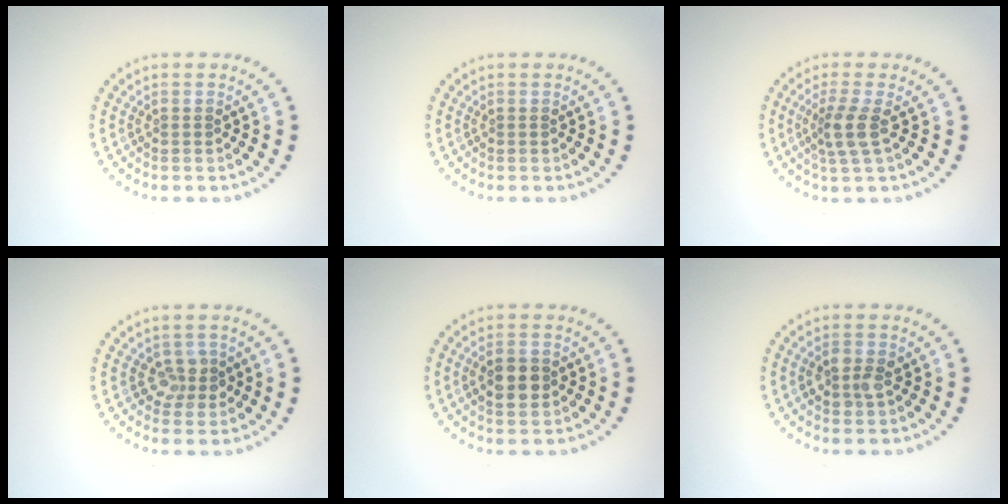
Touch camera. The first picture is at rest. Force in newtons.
{"total": 0.0}
{"total": 2.6, "press": 2.0, "slide": 1.7}
{"total": 2.4, "press": 2.2, "slide": 0.9}
{"total": 3.4, "press": 3.4, "slide": 0.1}
{"total": 2.1, "press": 2.1, "slide": 0.1}